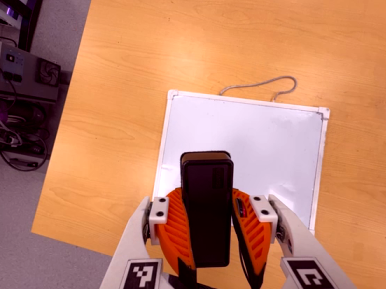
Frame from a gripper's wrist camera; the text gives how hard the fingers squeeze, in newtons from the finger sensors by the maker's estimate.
{"total": 10.2, "left": 8.6, "right": 11.8}